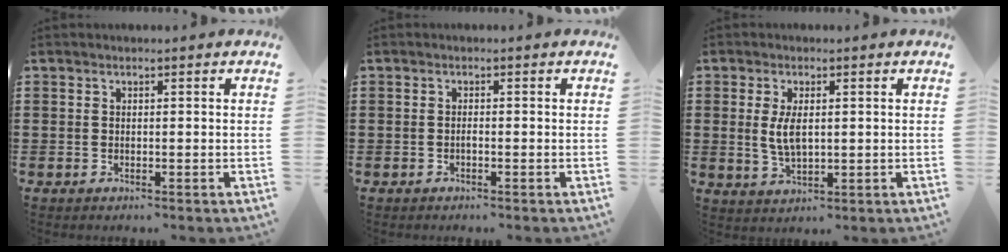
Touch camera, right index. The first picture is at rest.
{"total": 0.6, "force": [-0.3, 0.0, 0.5], "torque": [-0.009, -0.003, -0.005]}
{"total": 4.5, "force": [0.5, 2.1, 4.0], "torque": [-0.087, 0.003, 0.006]}